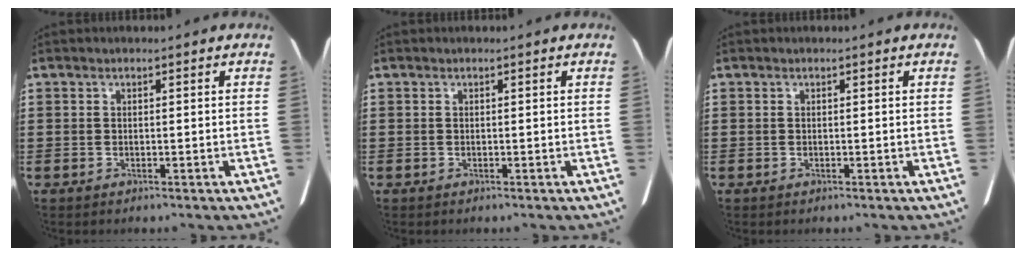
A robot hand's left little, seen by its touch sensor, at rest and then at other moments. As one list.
[{"total": 0.0}, {"total": 0.0}]